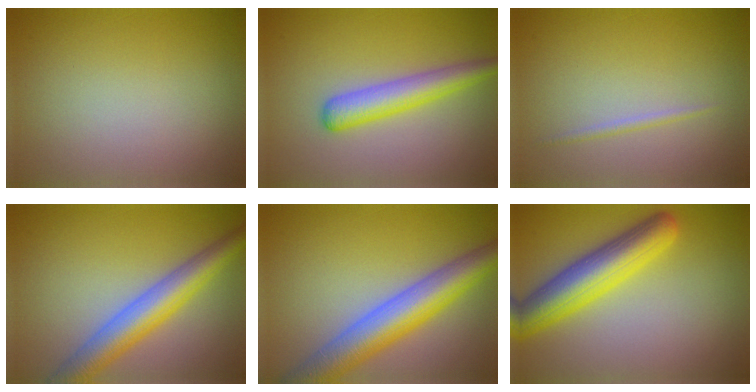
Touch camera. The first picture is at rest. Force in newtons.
{"total": 3.9, "press": 3.9, "slide": 0.1}
{"total": 0.7, "press": 0.7, "slide": 0.1}
{"total": 6.3, "press": 6.3, "slide": 0.1}
{"total": 7.9, "press": 7.9, "slide": 0.3}
{"total": 6.6, "press": 6.5, "slide": 0.2}